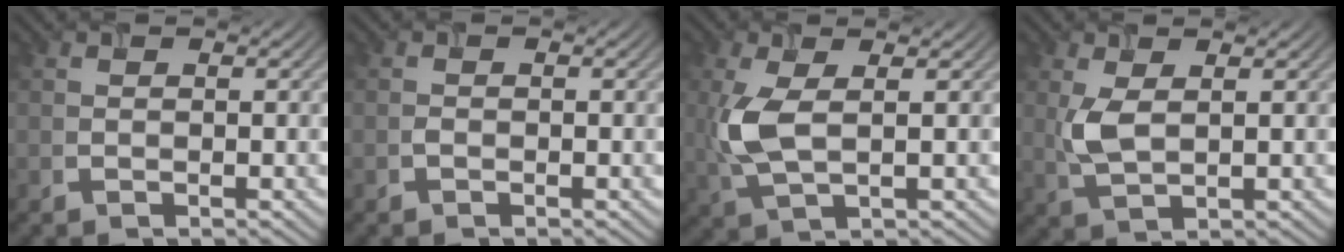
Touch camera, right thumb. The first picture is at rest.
{"total": 0.5, "force": [-0.3, 0.3, 0.3], "torque": [-0.005, 0.000, -0.007]}
{"total": 6.2, "force": [0.7, 2.7, 5.6], "torque": [-0.150, 0.000, 0.015]}
{"total": 4.1, "force": [0.9, 1.9, 3.5], "torque": [-0.090, 0.001, 0.022]}